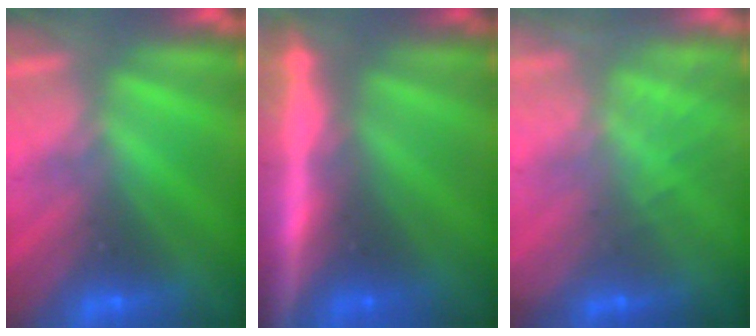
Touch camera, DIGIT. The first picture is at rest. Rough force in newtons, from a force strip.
{"total": 6.5}
{"total": 7.6}